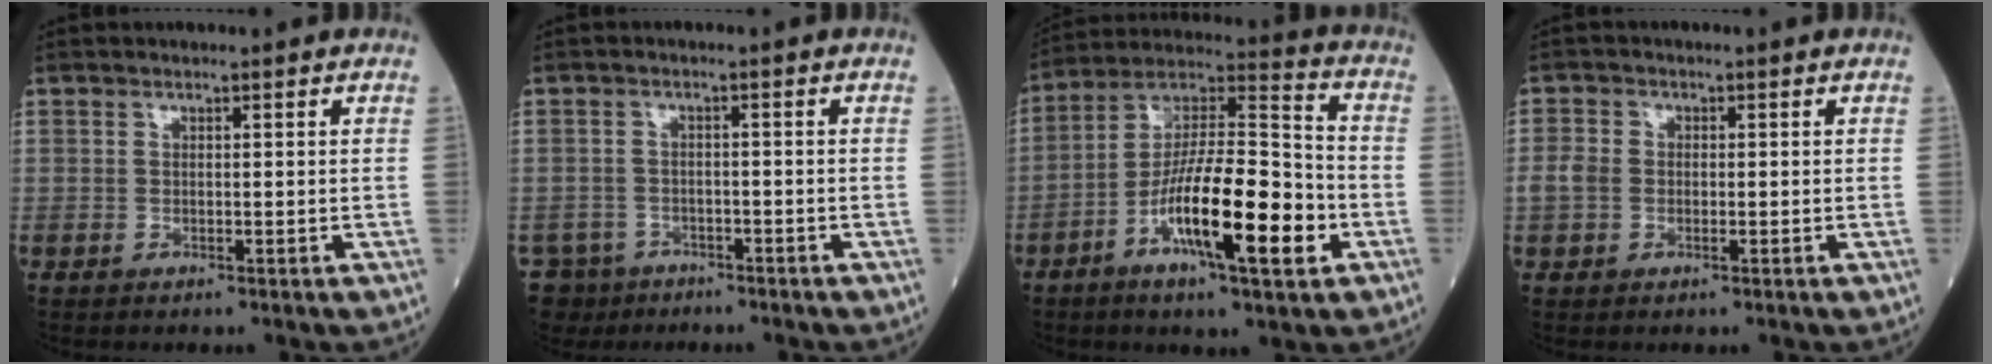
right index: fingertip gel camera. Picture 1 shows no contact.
{"total": 5.9, "force": [-4.4, 3.9, -0.2], "torque": [-0.001, 0.001, -0.074]}
{"total": 17.8, "force": [-6.0, 3.2, 16.5], "torque": [-0.298, 0.000, -0.103]}
{"total": 2.9, "force": [-0.3, 2.3, 1.7], "torque": [-0.047, 0.011, -0.008]}